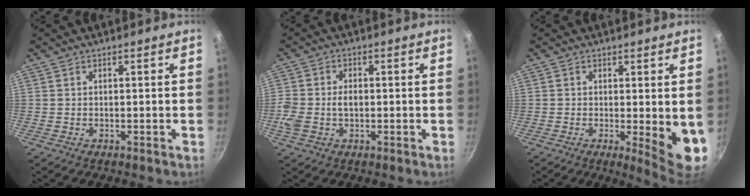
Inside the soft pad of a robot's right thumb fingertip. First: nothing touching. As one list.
[{"total": 5.8, "force": [-0.8, 3.9, 4.2], "torque": [-0.080, 0.012, -0.018]}, {"total": 7.8, "force": [-0.5, 2.0, 7.5], "torque": [-0.092, -0.017, -0.003]}]